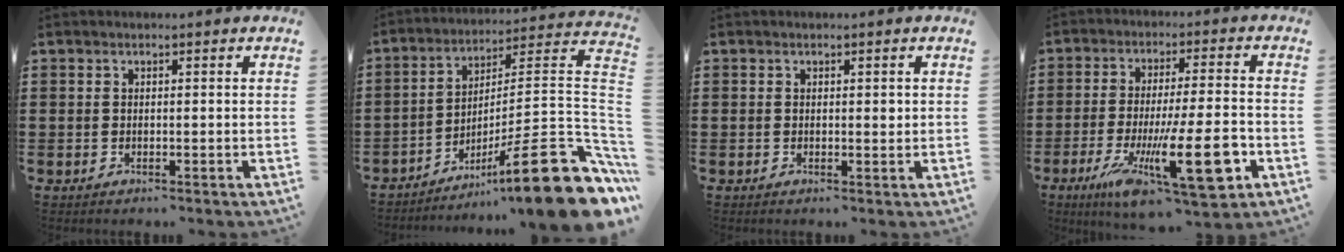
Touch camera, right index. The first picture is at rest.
{"total": 16.8, "force": [-9.0, 2.4, 14.0], "torque": [-0.199, 0.009, -0.153]}
{"total": 0.9, "force": [0.3, 0.5, 0.7], "torque": [-0.007, 0.000, 0.002]}
{"total": 18.9, "force": [-6.5, 5.6, 16.8], "torque": [-0.279, -0.006, -0.090]}